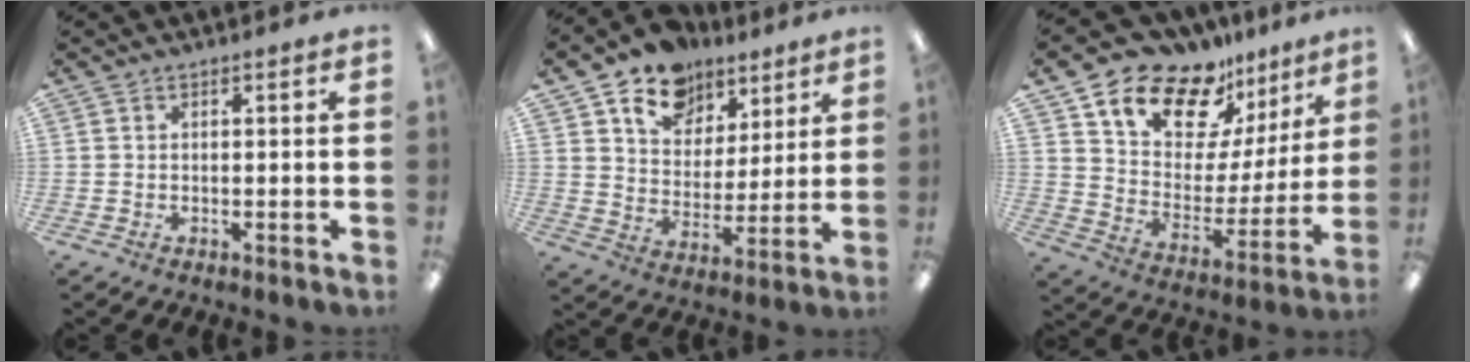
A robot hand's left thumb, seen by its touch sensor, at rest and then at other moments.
{"total": 13.0, "force": [8.9, 8.8, 3.6], "torque": [-0.062, -0.059, 0.166]}
{"total": 16.2, "force": [13.2, 7.9, 4.9], "torque": [-0.111, -0.106, 0.239]}